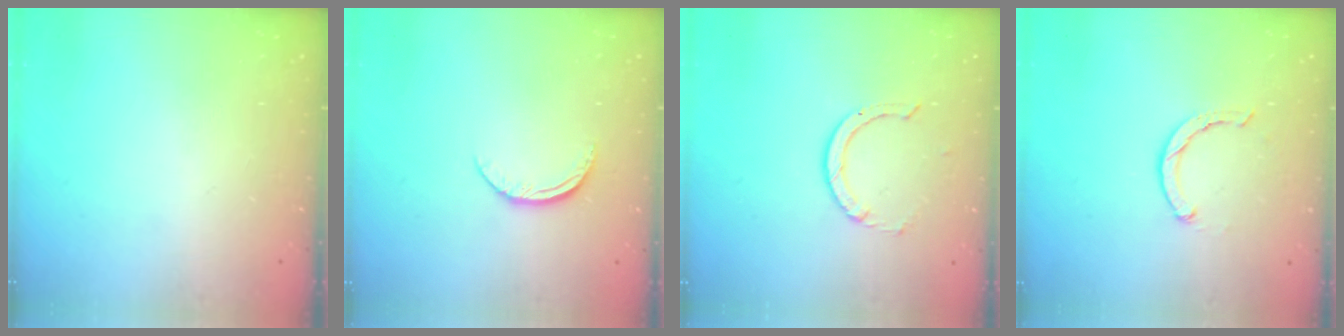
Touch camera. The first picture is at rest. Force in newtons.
{"total": 6.2, "press": 6.1, "slide": 0.7}
{"total": 1.7, "press": 1.7, "slide": 0.1}
{"total": 1.9, "press": 1.9, "slide": 0.3}